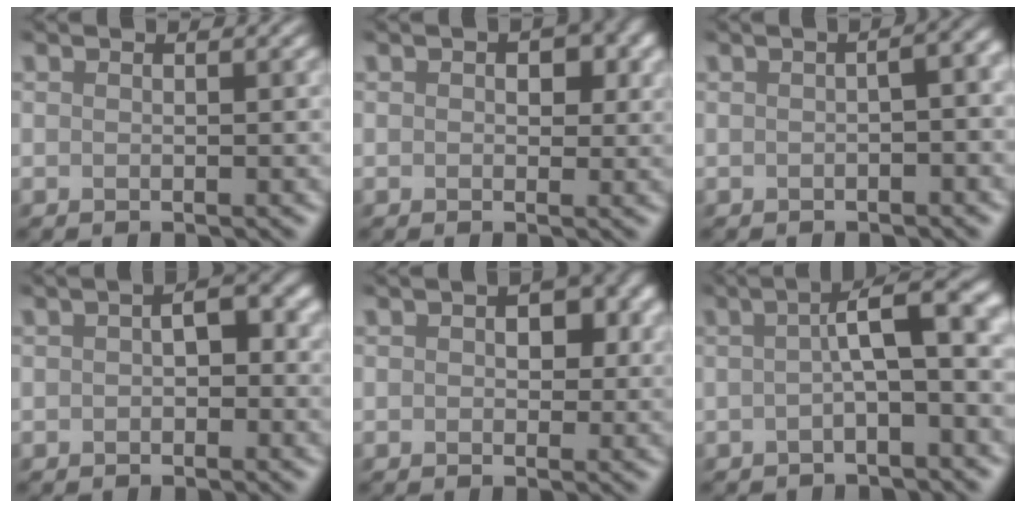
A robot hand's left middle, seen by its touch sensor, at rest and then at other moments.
{"total": 2.7, "force": [0.7, 2.0, 1.7], "torque": [-0.002, 0.009, 0.000]}
{"total": 4.0, "force": [-1.4, 1.8, 3.3], "torque": [-0.027, 0.006, -0.017]}
{"total": 2.0, "force": [-0.4, 1.1, 1.6], "torque": [-0.023, 0.011, -0.012]}
{"total": 3.0, "force": [0.6, 2.1, 2.0], "torque": [-0.004, 0.009, 0.000]}
{"total": 5.2, "force": [-0.3, 1.1, 5.1], "torque": [-0.068, 0.024, -0.014]}